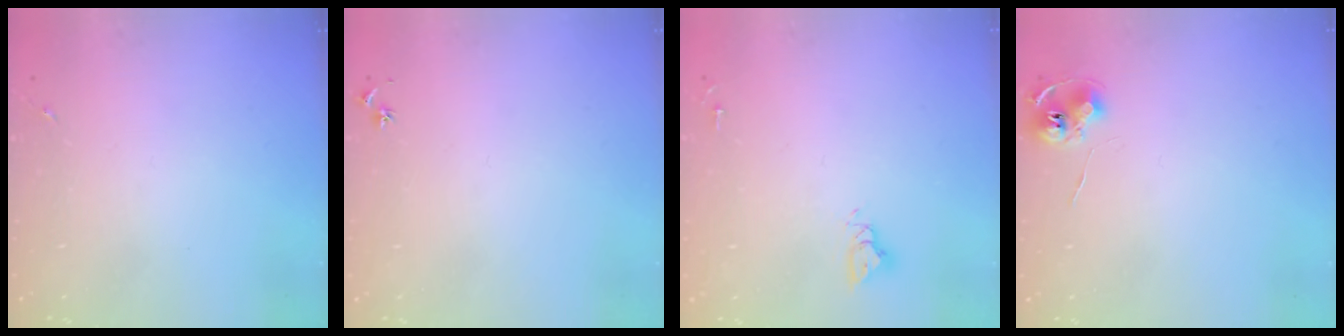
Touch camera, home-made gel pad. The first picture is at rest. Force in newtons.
{"total": 3.0, "press": 2.9, "slide": 0.3}
{"total": 4.9, "press": 4.9, "slide": 0.3}
{"total": 7.5, "press": 7.5, "slide": 0.5}